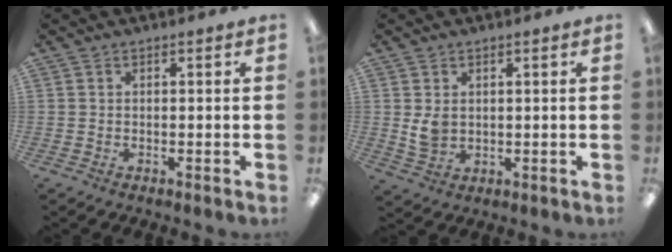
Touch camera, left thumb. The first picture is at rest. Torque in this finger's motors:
{"motor_torque": [0.47, 0.91, 0.35, -0.41, 0.01]}